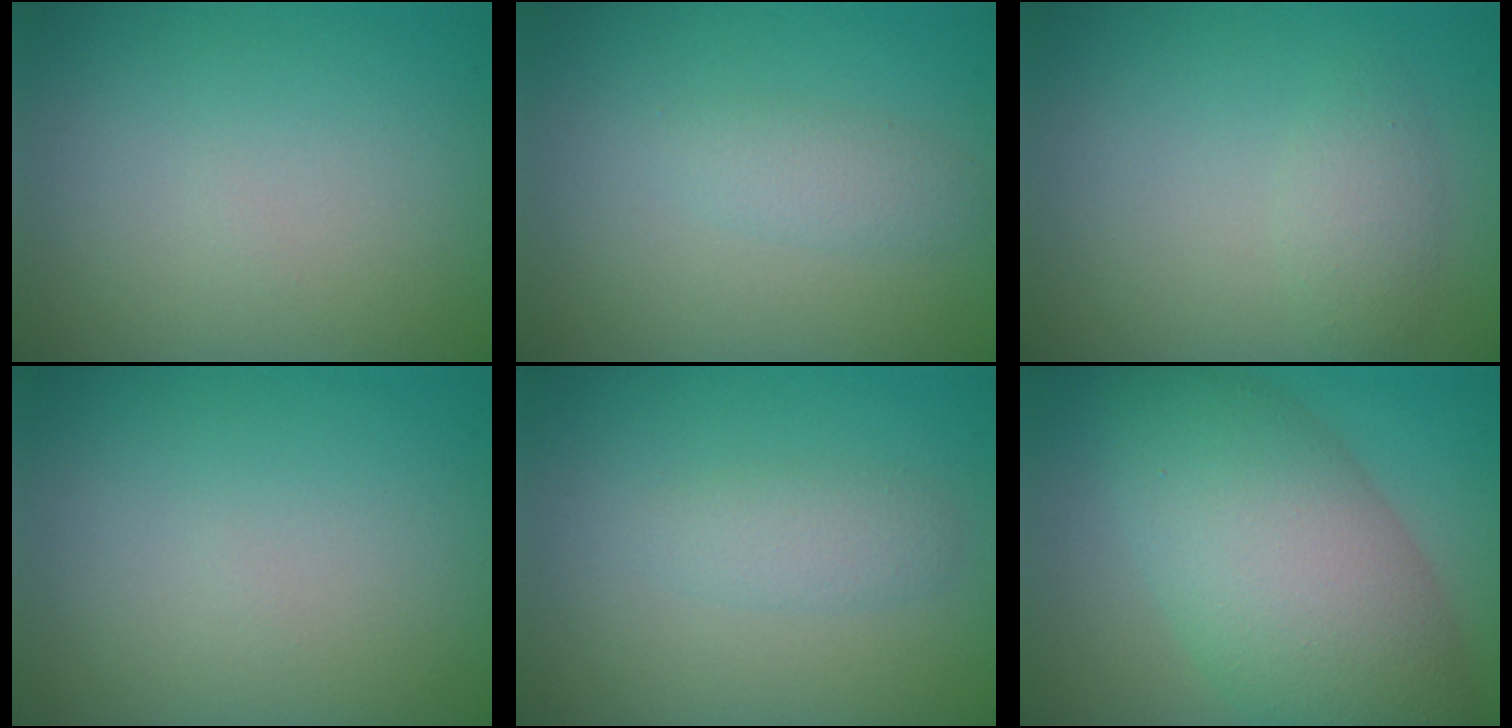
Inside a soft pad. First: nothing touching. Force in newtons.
{"total": 1.5, "press": 1.5, "slide": 0.1}
{"total": 1.8, "press": 1.8, "slide": 0.2}
{"total": 0.0}
{"total": 1.7, "press": 1.7, "slide": 0.1}
{"total": 9.4, "press": 9.4, "slide": 0.3}